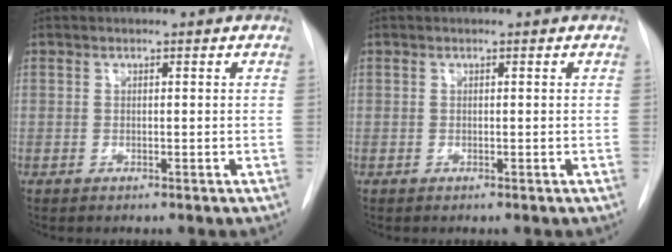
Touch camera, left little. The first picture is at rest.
{"total": 0.0}